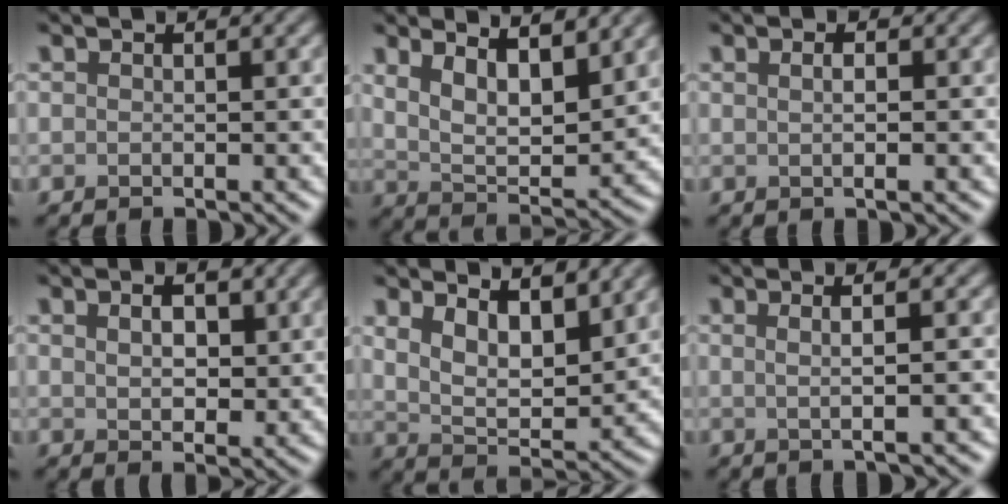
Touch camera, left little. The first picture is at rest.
{"total": 6.9, "force": [4.0, 2.3, 5.1], "torque": [-0.092, -0.005, 0.068]}
{"total": 2.6, "force": [0.9, 1.2, 2.1], "torque": [-0.009, 0.016, -0.009]}
{"total": 3.4, "force": [1.2, 1.8, 2.6], "torque": [-0.048, -0.002, 0.025]}
{"total": 6.3, "force": [3.6, 2.6, 4.5], "torque": [-0.085, -0.012, 0.064]}
{"total": 4.3, "force": [1.2, 1.8, 3.7], "torque": [-0.033, 0.015, -0.008]}